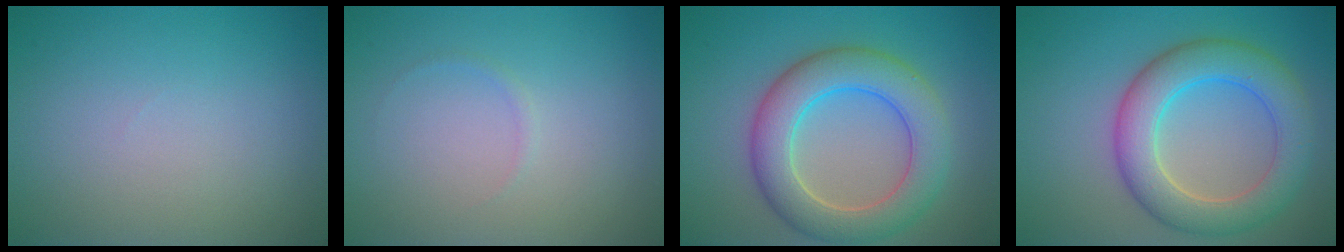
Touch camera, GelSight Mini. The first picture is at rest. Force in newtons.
{"total": 1.2, "press": 1.2, "slide": 0.2}
{"total": 6.9, "press": 6.9, "slide": 0.3}
{"total": 6.7, "press": 6.7, "slide": 0.0}